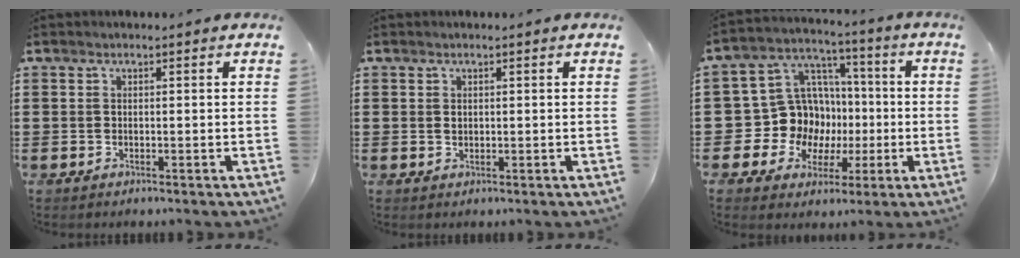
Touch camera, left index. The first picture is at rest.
{"total": 0.8, "force": [0.3, 0.5, 0.5], "torque": [-0.012, 0.002, 0.006]}
{"total": 11.8, "force": [-0.4, 11.3, 3.4], "torque": [-0.118, -0.008, 0.004]}